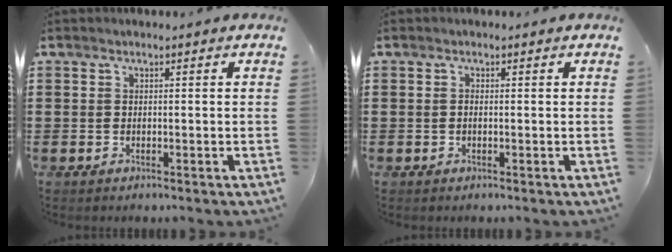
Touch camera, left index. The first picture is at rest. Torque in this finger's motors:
{"motor_torque": [-0.31, 0.69, 0.03, -0.01]}